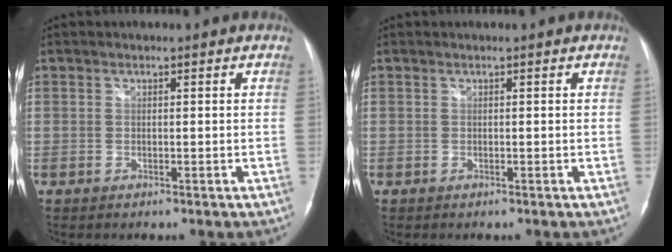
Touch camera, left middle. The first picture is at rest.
{"total": 0.0}